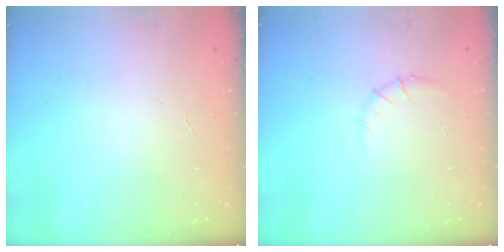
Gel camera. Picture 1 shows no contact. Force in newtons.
{"total": 6.2, "press": 6.0, "slide": 1.8}